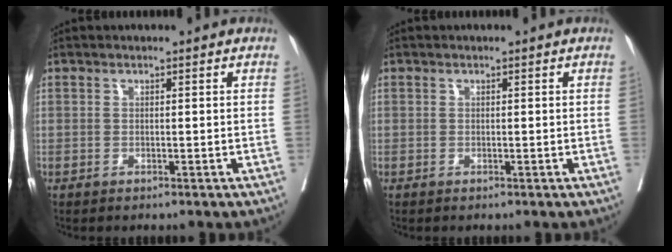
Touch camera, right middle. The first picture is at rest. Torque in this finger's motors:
{"motor_torque": [0.34, 0.24, -0.01, -0.07]}